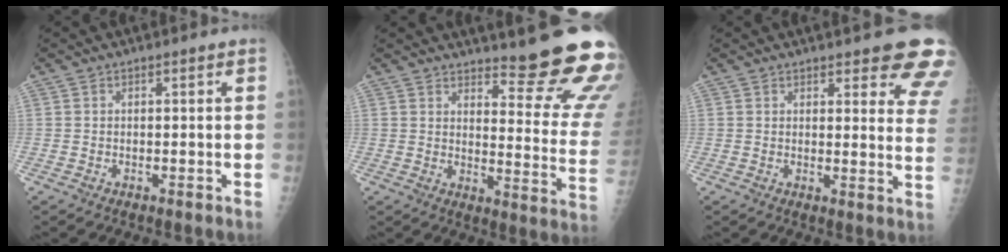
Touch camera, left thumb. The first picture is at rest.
{"total": 18.3, "force": [15.9, 2.4, 8.7], "torque": [-0.083, -0.159, 0.195]}
{"total": 12.3, "force": [9.4, 3.6, 7.1], "torque": [-0.035, -0.048, 0.090]}